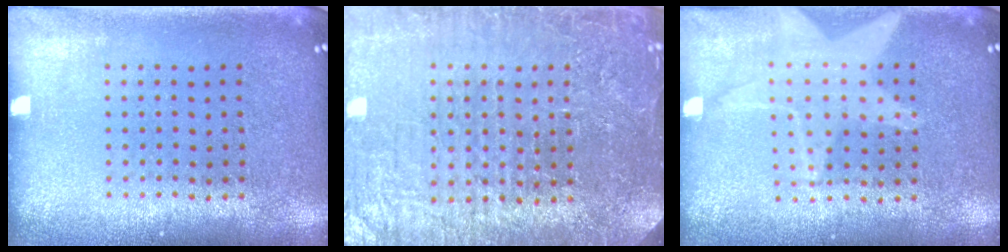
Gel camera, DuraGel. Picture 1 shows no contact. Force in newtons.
{"total": 5.1, "press": 4.7, "slide": 2.0}
{"total": 1.1, "press": 1.1, "slide": 0.1}